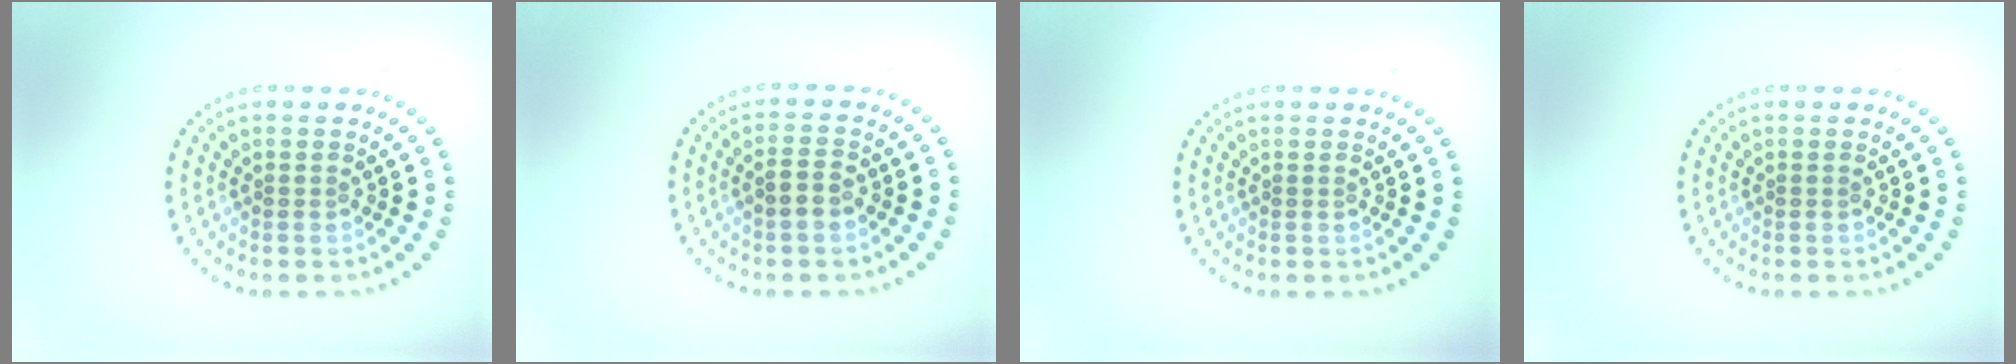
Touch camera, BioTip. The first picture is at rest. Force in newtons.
{"total": 1.6, "press": 1.5, "slide": 0.5}
{"total": 0.0}
{"total": 0.0}